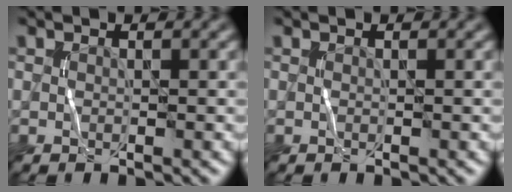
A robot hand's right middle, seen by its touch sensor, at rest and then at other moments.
{"total": 0.0}